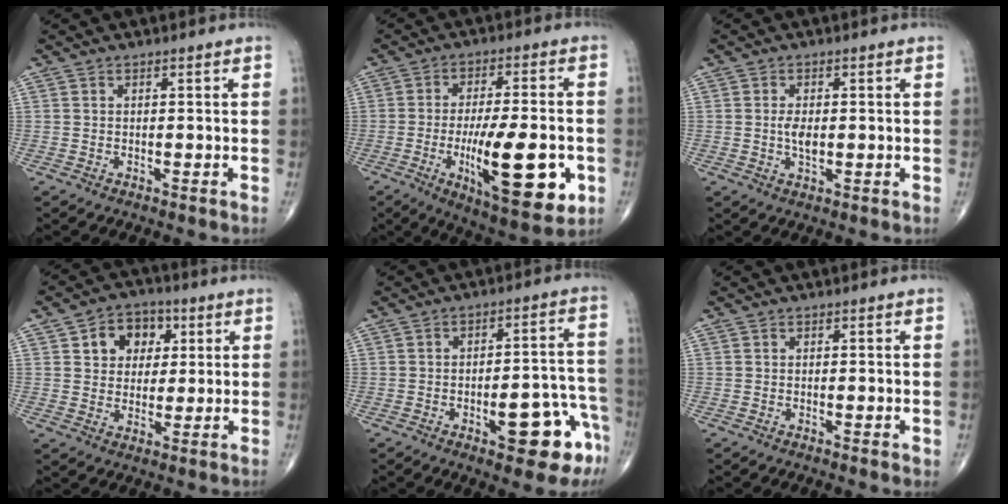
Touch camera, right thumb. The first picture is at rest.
{"total": 19.4, "force": [-5.2, 6.1, 17.7], "torque": [-0.271, -0.003, -0.068]}
{"total": 3.4, "force": [-0.1, 1.6, 2.9], "torque": [-0.055, -0.004, -0.002]}
{"total": 9.0, "force": [3.1, 7.0, 4.7], "torque": [-0.028, -0.004, 0.044]}
{"total": 13.8, "force": [-6.4, 5.0, 11.2], "torque": [-0.112, 0.052, -0.074]}
{"total": 0.9, "force": [-0.1, 0.2, 0.9], "torque": [-0.019, -0.005, -0.004]}